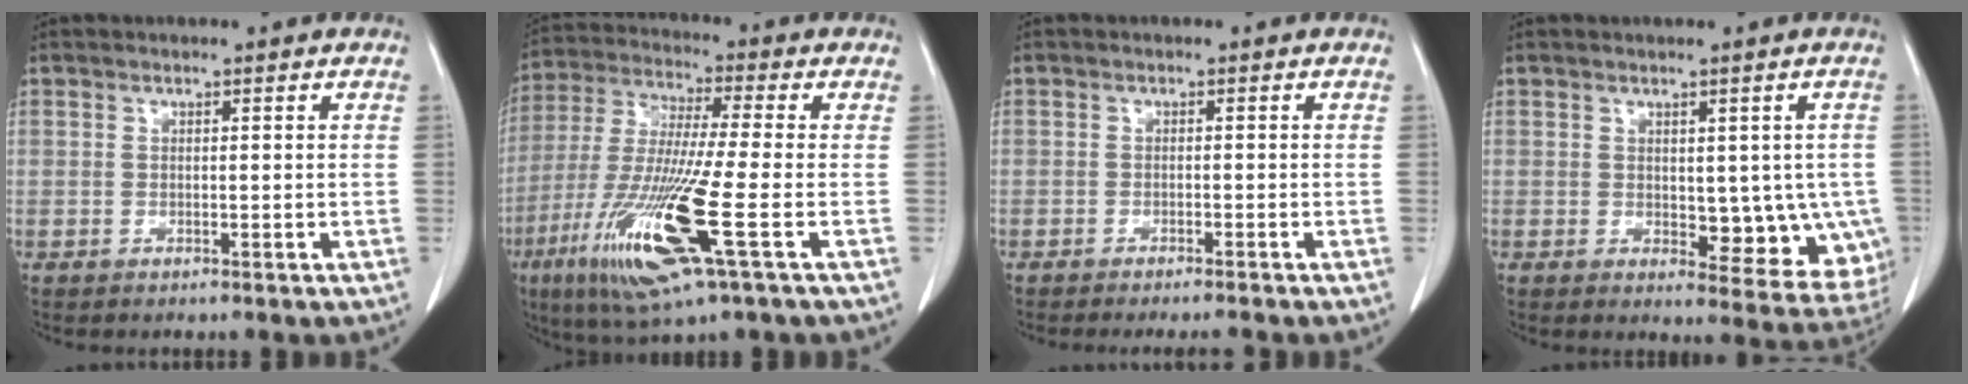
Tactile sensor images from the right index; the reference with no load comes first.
{"total": 16.5, "force": [-6.2, 0.5, 15.3], "torque": [-0.326, -0.036, -0.120]}
{"total": 3.9, "force": [-3.6, -0.2, 1.4], "torque": [-0.010, -0.008, -0.049]}
{"total": 8.9, "force": [-1.0, 4.9, 7.4], "torque": [-0.059, -0.004, 0.000]}